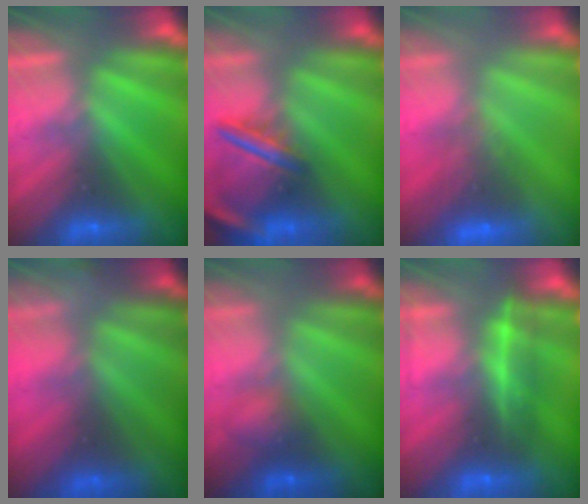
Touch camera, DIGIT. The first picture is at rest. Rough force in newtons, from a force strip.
{"total": 9.4}
{"total": 8.2}
{"total": 8.1}
{"total": 2.8}
{"total": 2.1}